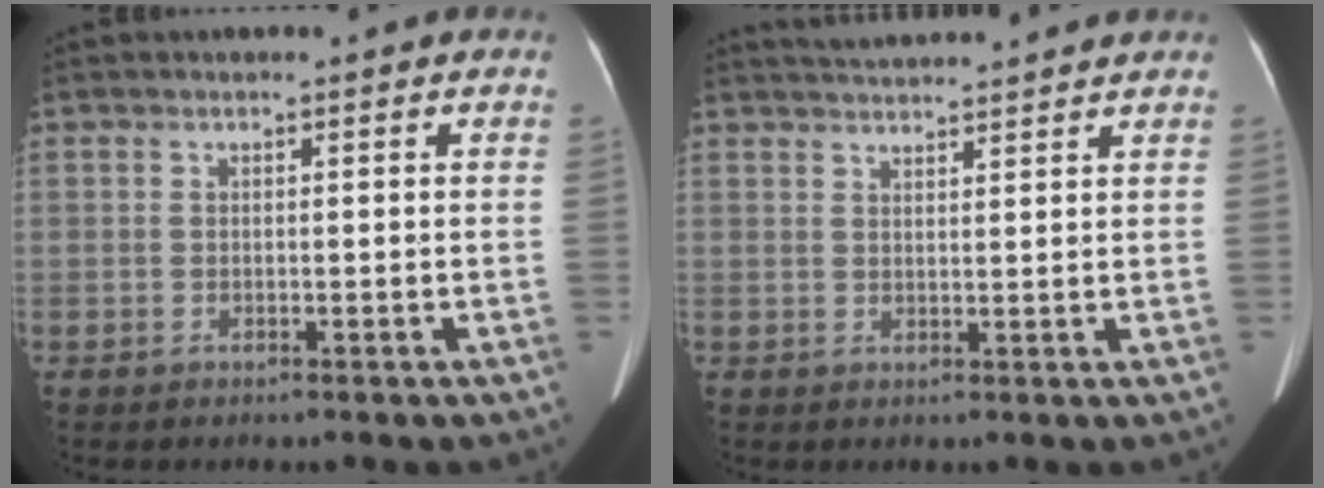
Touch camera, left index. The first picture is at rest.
{"total": 7.2, "force": [6.9, -0.3, 2.1], "torque": [-0.037, 0.023, 0.096]}